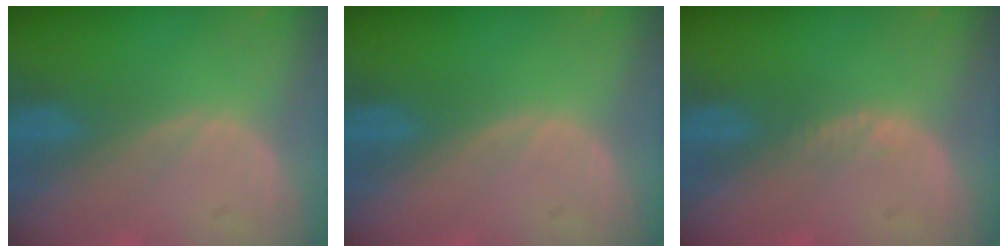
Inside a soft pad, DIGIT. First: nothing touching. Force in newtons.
{"total": 0.0}
{"total": 0.8, "press": 0.7, "slide": 0.5}